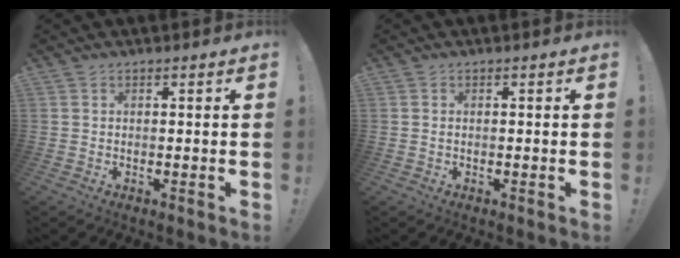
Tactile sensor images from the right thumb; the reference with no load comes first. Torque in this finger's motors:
{"motor_torque": [-0.17, -0.05, -0.02, 0.13, -0.01]}